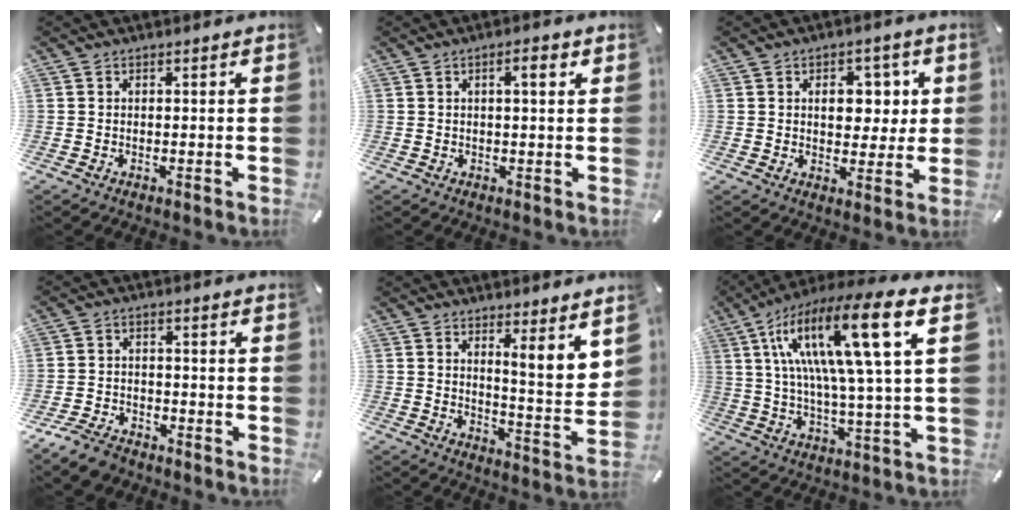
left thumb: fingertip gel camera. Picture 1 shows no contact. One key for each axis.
{"total": 3.3, "fx": 1.3, "fy": 0.8, "fz": 2.9, "tx": -0.045, "ty": 0.001, "tz": 0.015}
{"total": 7.8, "fx": 2.1, "fy": 5.9, "fz": 4.8, "tx": -0.049, "ty": -0.010, "tz": 0.026}
{"total": 5.3, "fx": -4.4, "fy": 2.4, "fz": 1.7, "tx": -0.042, "ty": 0.021, "tz": -0.087}
{"total": 6.3, "fx": 4.7, "fy": 0.4, "fz": 4.1, "tx": -0.059, "ty": -0.050, "tz": 0.076}
{"total": 20.9, "fx": 8.0, "fy": 2.8, "fz": 19.1, "tx": -0.375, "ty": -0.040, "tz": 0.104}